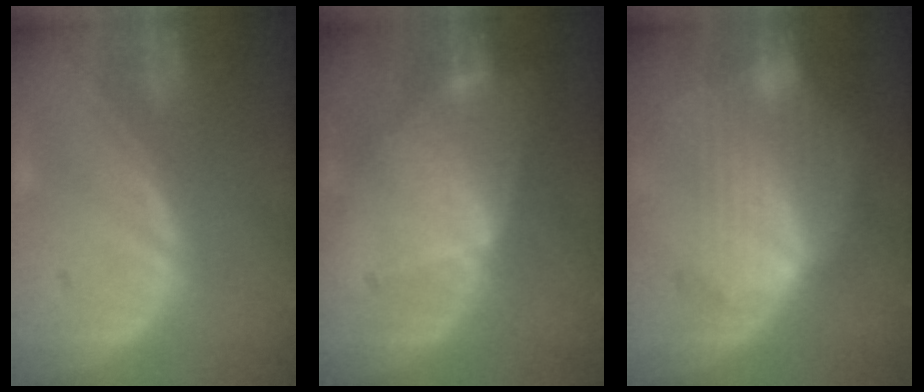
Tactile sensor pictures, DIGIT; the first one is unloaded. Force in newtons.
{"total": 6.5, "press": 6.4, "slide": 1.0}
{"total": 7.3, "press": 7.2, "slide": 0.6}